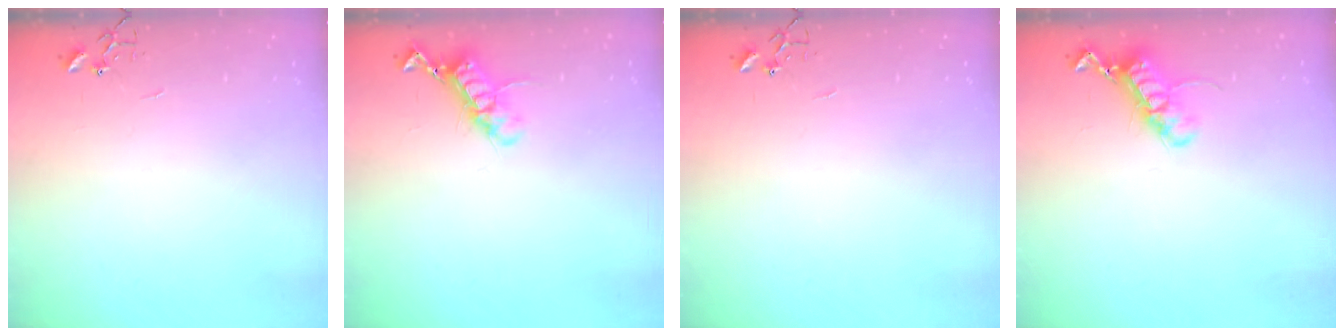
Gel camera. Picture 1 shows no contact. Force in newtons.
{"total": 12.2, "press": 12.2, "slide": 0.6}
{"total": 0.0}
{"total": 12.2, "press": 12.2, "slide": 0.9}